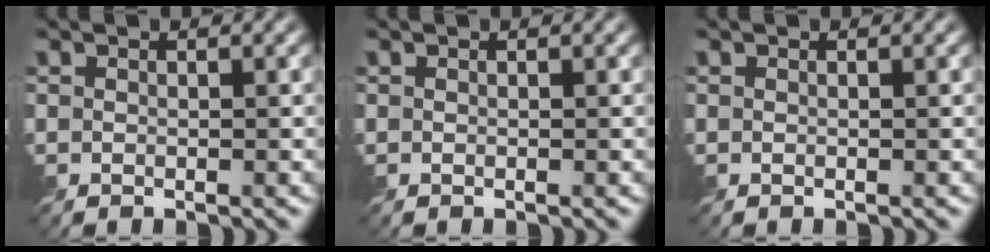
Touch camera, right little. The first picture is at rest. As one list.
[{"total": 0.0}, {"total": 0.0}]